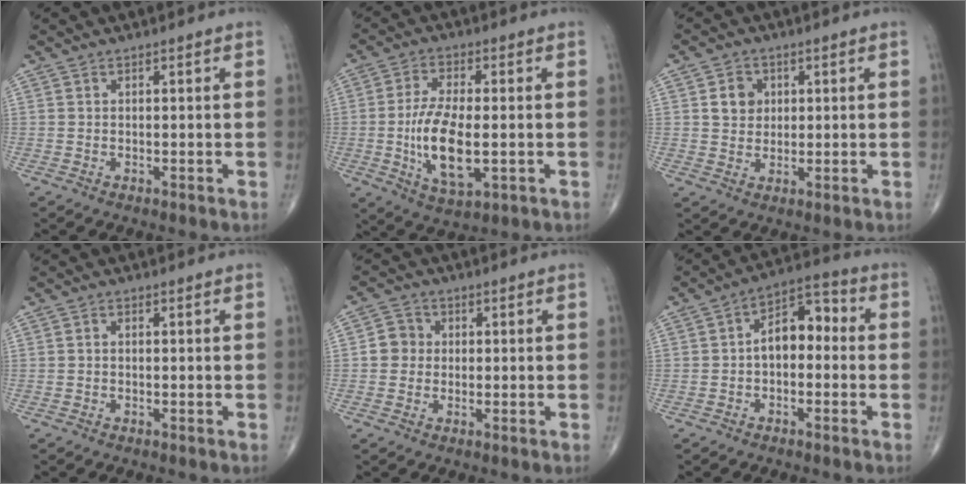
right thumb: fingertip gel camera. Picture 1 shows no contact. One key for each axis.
{"total": 12.2, "fx": -1.8, "fy": 5.0, "fz": 11.0, "tx": -0.211, "ty": -0.007, "tz": -0.027}
{"total": 4.8, "fx": 1.2, "fy": 4.1, "fz": 2.1, "tx": -0.012, "ty": -0.002, "tz": 0.019}
{"total": 0.6, "fx": -0.2, "fy": 0.4, "fz": 0.4, "tx": -0.004, "ty": 0.001, "tz": -0.008}
{"total": 4.1, "fx": 0.1, "fy": 3.8, "fz": 1.4, "tx": -0.003, "ty": 0.008, "tz": -0.007}
{"total": 8.8, "fx": -0.4, "fy": 5.4, "fz": 6.9, "tx": -0.082, "ty": 0.038, "tz": -0.022}